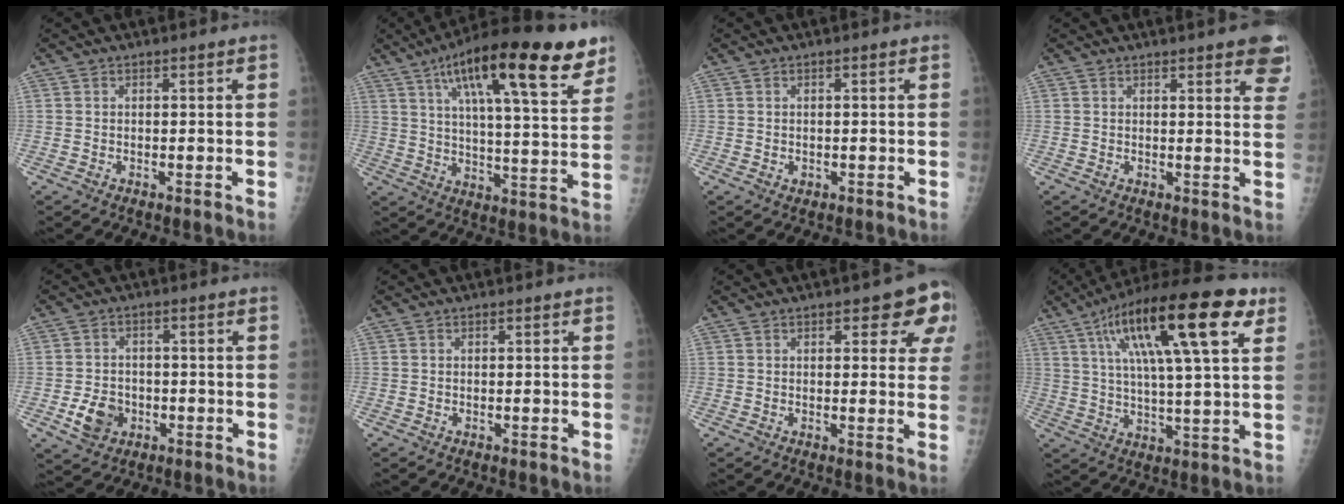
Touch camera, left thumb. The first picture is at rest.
{"total": 25.0, "force": [14.0, 6.4, 19.6], "torque": [-0.284, -0.027, 0.213]}
{"total": 0.7, "force": [-0.2, 0.7, 0.2], "torque": [0.001, -0.001, 0.000]}
{"total": 8.8, "force": [5.6, 2.4, 6.3], "torque": [-0.047, -0.016, 0.055]}
{"total": 6.2, "force": [-2.2, 5.0, 3.0], "torque": [-0.038, 0.009, -0.034]}
{"total": 0.0}
{"total": 8.6, "force": [3.8, 3.6, 6.9], "torque": [-0.044, -0.009, 0.037]}
{"total": 22.7, "force": [9.7, 5.7, 19.7], "torque": [-0.316, 0.008, 0.153]}